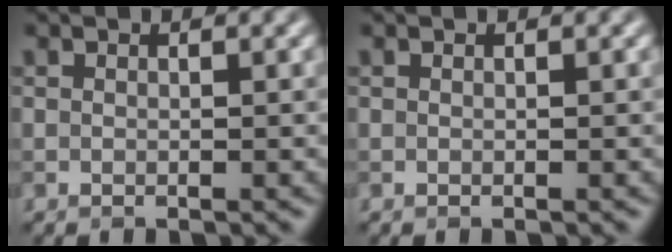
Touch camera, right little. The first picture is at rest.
{"total": 0.0}